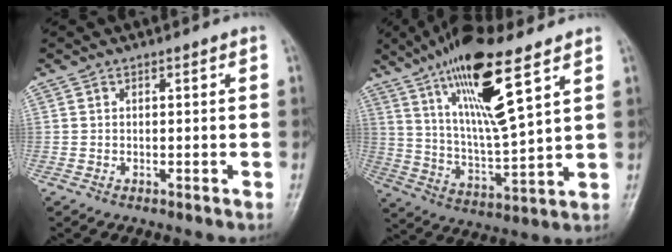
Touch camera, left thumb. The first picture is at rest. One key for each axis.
{"total": 18.1, "fx": 9.7, "fy": 4.1, "fz": 14.7, "tx": -0.263, "ty": -0.043, "tz": 0.184}